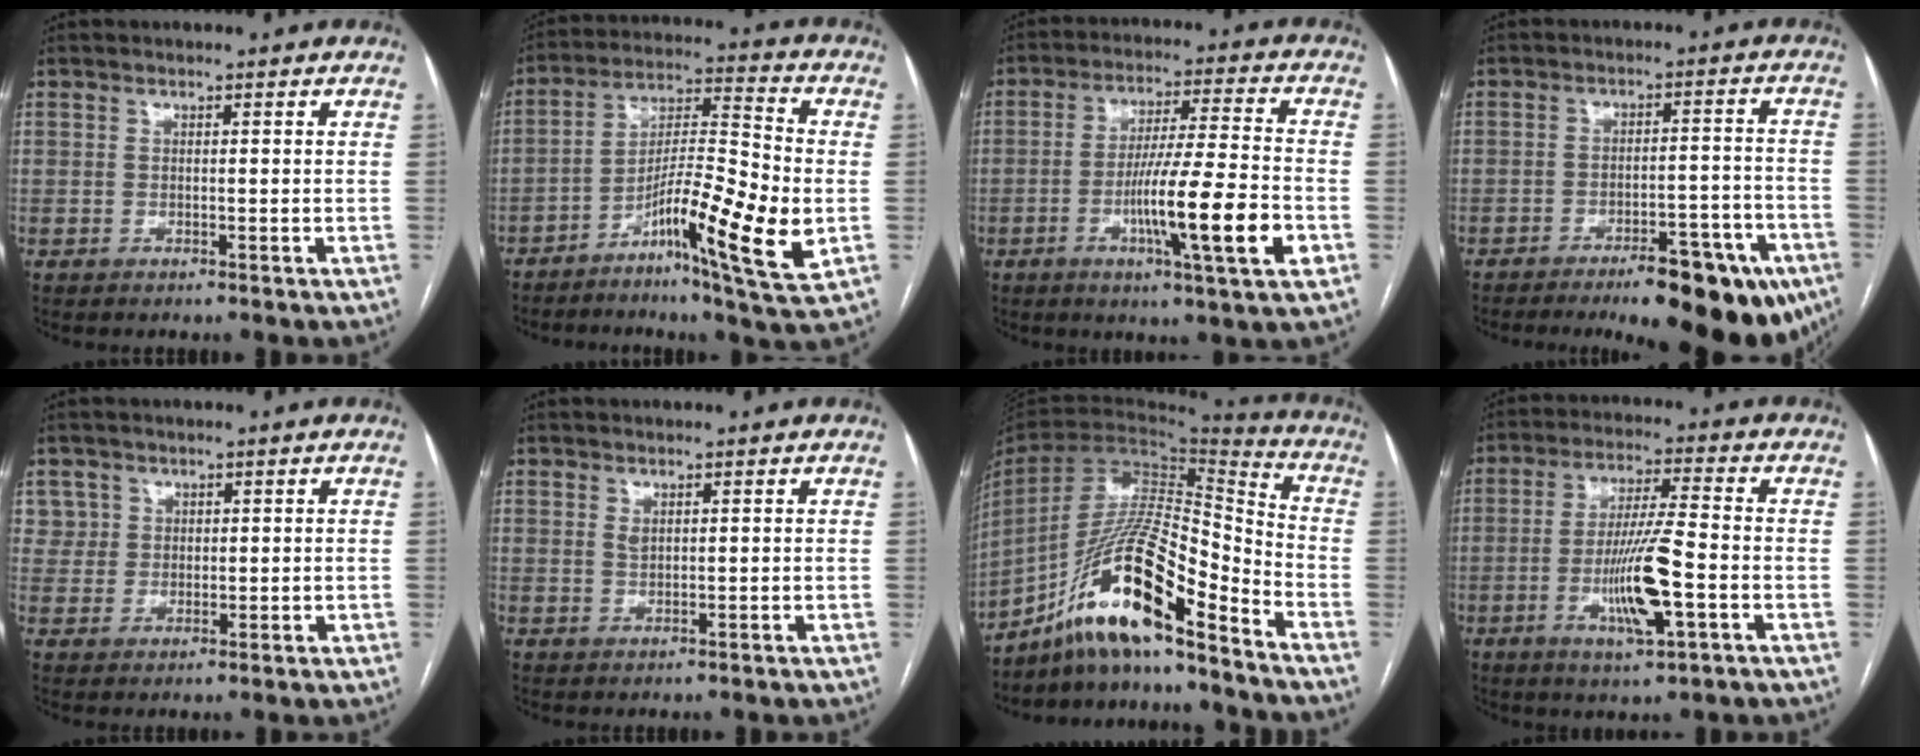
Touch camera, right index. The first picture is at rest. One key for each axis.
{"total": 15.5, "fx": -5.1, "fy": 1.1, "fz": 14.6, "tx": -0.258, "ty": -0.003, "tz": -0.086}
{"total": 14.3, "fx": -4.4, "fy": -0.1, "fz": 13.7, "tx": -0.235, "ty": -0.011, "tz": -0.073}
{"total": 16.1, "fx": -11.1, "fy": 4.6, "fz": 10.7, "tx": -0.072, "ty": 0.027, "tz": -0.152}
{"total": 3.3, "fx": 1.6, "fy": 2.9, "fz": -0.4, "tx": 0.023, "ty": 0.005, "tz": 0.027}
{"total": 0.9, "fx": 0.6, "fy": 0.3, "fz": 0.6, "tx": -0.012, "ty": -0.002, "tz": 0.014}
{"total": 17.0, "fx": -12.3, "fy": 1.8, "fz": 11.7, "tx": -0.223, "ty": 0.012, "tz": -0.221}
{"total": 10.8, "fx": -3.2, "fy": 0.8, "fz": 10.3, "tx": -0.195, "ty": -0.008, "tz": -0.056}